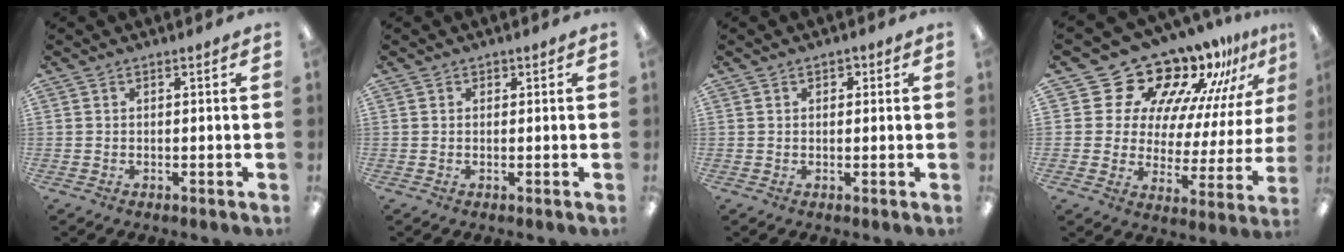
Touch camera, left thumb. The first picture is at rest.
{"total": 0.8, "force": [0.4, 0.7, 0.1], "torque": [0.005, 0.000, 0.006]}
{"total": 2.0, "force": [0.8, 1.4, 1.1], "torque": [-0.007, 0.000, 0.010]}
{"total": 19.6, "force": [16.0, 9.6, 6.2], "torque": [-0.113, -0.132, 0.282]}